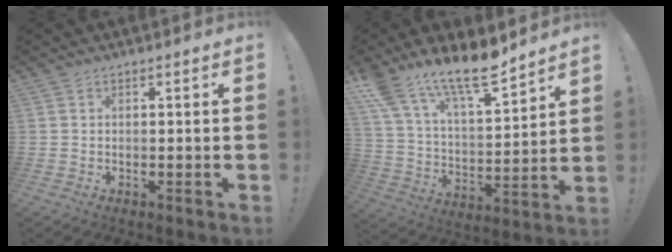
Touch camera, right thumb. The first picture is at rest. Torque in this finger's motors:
{"motor_torque": [0.74, 1.64, 0.35, 0.34, 0.12]}